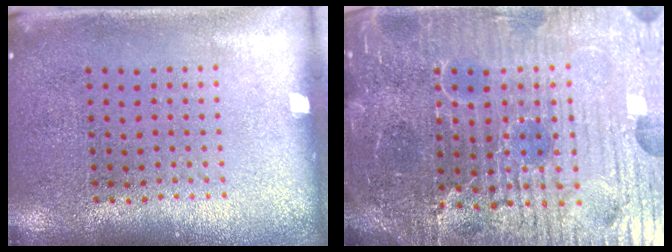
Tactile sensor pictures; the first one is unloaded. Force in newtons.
{"total": 6.8, "press": 6.2, "slide": 2.8}